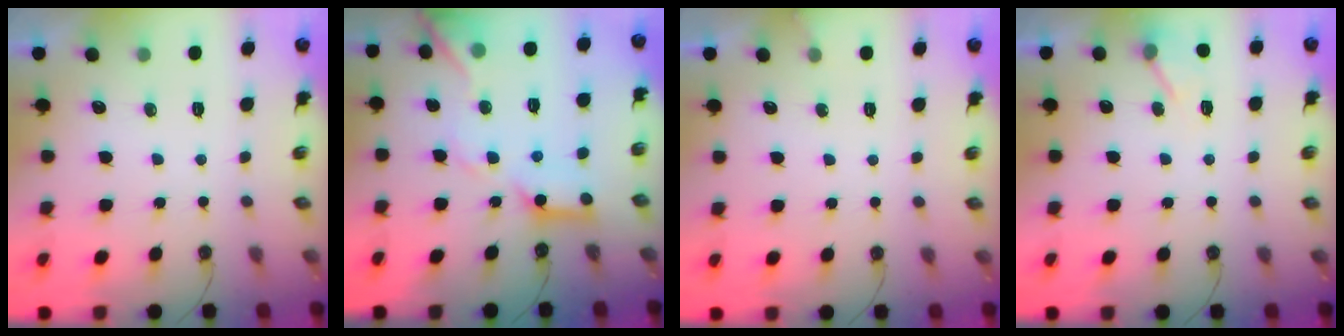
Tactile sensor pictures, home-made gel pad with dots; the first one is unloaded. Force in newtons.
{"total": 14.3, "press": 14.2, "slide": 1.7}
{"total": 2.8, "press": 2.8, "slide": 0.2}
{"total": 5.4, "press": 5.4, "slide": 0.7}